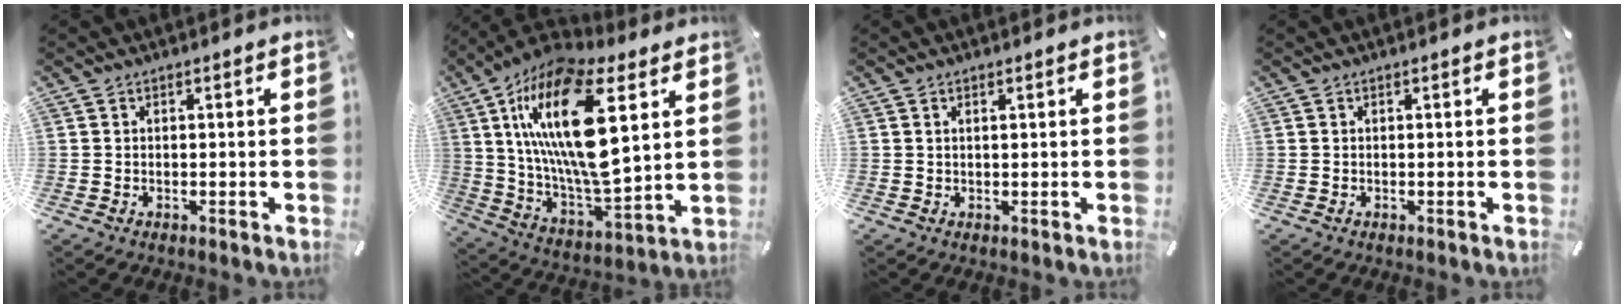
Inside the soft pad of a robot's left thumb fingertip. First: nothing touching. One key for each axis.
{"total": 24.4, "fx": 9.3, "fy": 9.8, "fz": 20.3, "tx": -0.430, "ty": -0.049, "tz": 0.150}
{"total": 0.8, "fx": 0.3, "fy": 0.2, "fz": 0.7, "tx": -0.012, "ty": 0.002, "tz": 0.005}
{"total": 0.0}